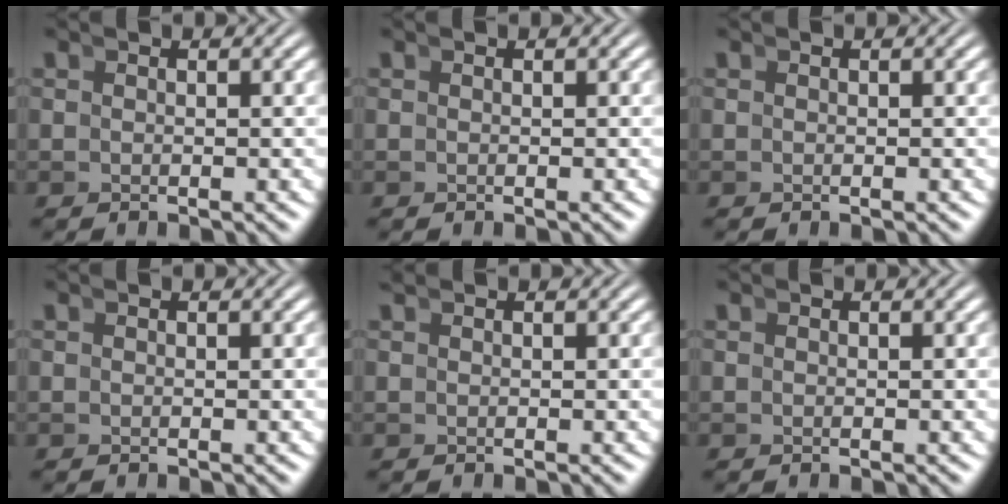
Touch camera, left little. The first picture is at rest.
{"total": 0.0}
{"total": 0.0}
{"total": 0.0}
{"total": 0.5, "force": [0.3, -0.4, -0.1], "torque": [0.001, 0.001, 0.007]}
{"total": 0.0}